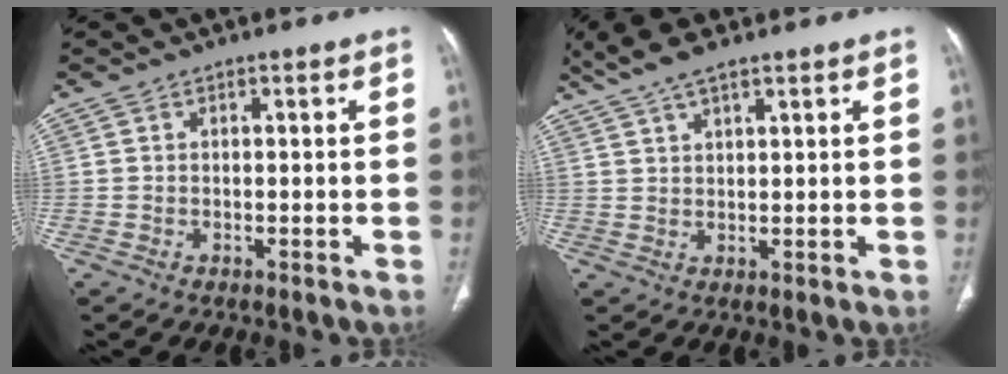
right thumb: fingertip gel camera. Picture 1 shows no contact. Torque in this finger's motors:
{"motor_torque": [-2.07, 2.21, 1.32, 1.20, 0.08]}